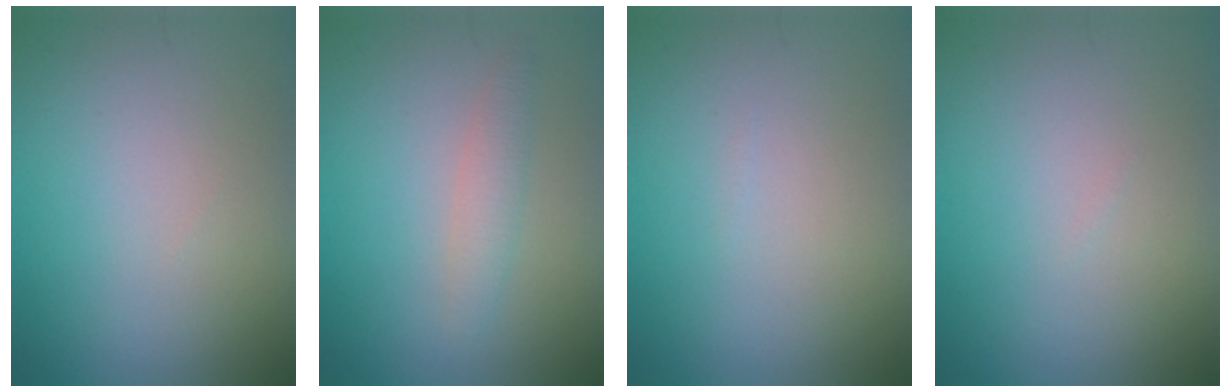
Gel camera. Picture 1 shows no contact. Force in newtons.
{"total": 1.8, "press": 1.8, "slide": 0.1}
{"total": 0.0}
{"total": 0.0}